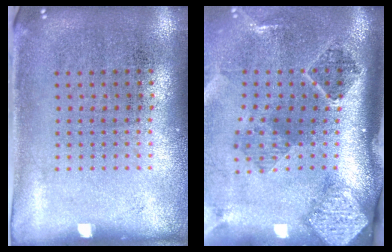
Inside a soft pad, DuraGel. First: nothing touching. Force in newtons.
{"total": 2.9, "press": 1.9, "slide": 2.1}